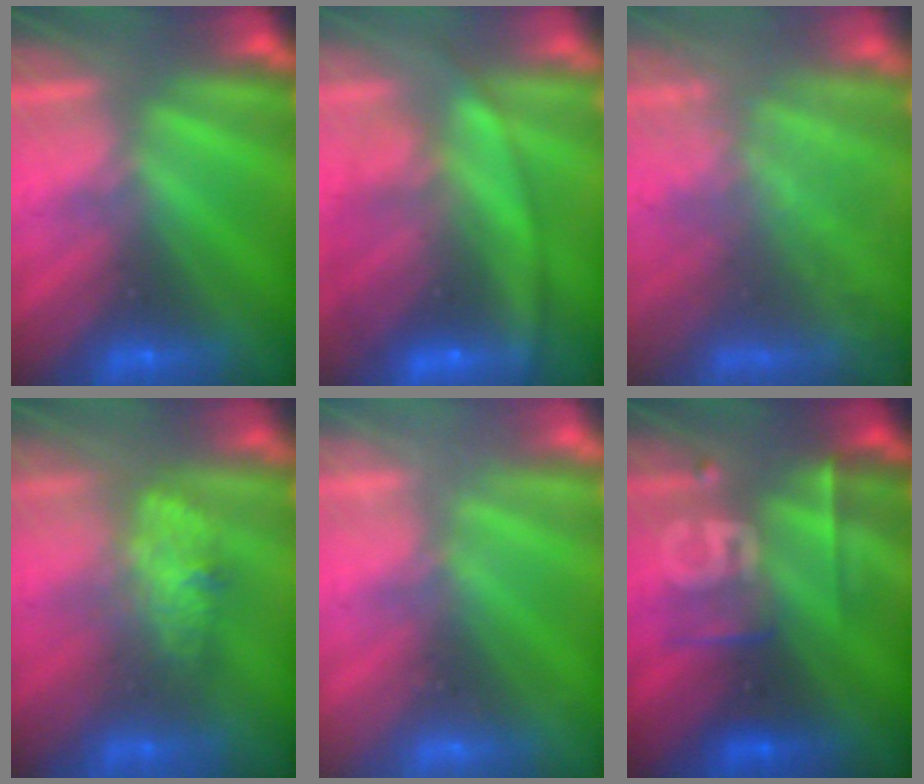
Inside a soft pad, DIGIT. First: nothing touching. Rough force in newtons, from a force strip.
{"total": 8.2}
{"total": 9.0}
{"total": 2.6}
{"total": 2.1}
{"total": 2.4}